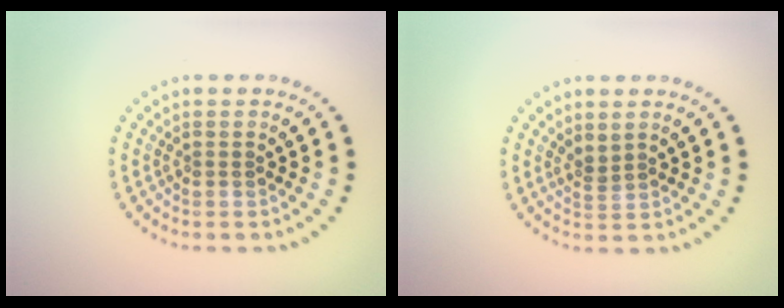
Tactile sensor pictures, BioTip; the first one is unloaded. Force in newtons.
{"total": 1.0, "press": 0.5, "slide": 0.8}